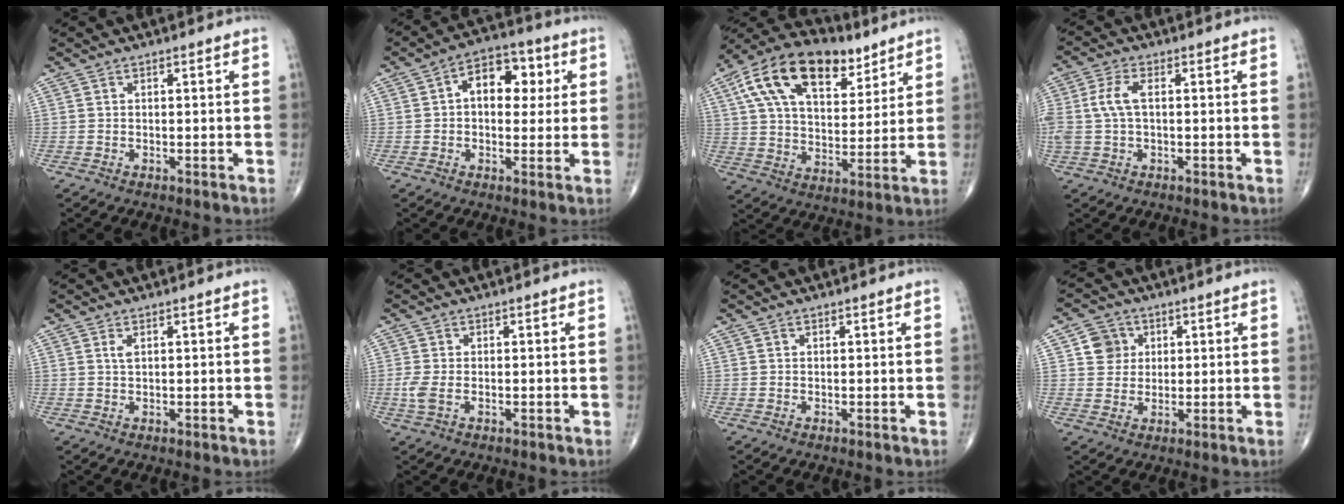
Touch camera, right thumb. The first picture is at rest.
{"total": 10.1, "force": [2.0, 6.5, 7.5], "torque": [-0.073, 0.018, 0.023]}
{"total": 20.7, "force": [10.5, 11.3, 13.9], "torque": [-0.219, -0.010, 0.183]}
{"total": 5.9, "force": [0.6, 3.0, 5.1], "torque": [-0.136, 0.015, 0.010]}
{"total": 1.1, "force": [0.5, 0.4, 0.9], "torque": [-0.018, 0.002, 0.011]}
{"total": 2.8, "force": [-0.5, 1.5, 2.3], "torque": [-0.068, -0.004, -0.010]}
{"total": 0.0}
{"total": 5.2, "force": [1.5, 4.8, 1.3], "torque": [0.005, 0.000, 0.022]}